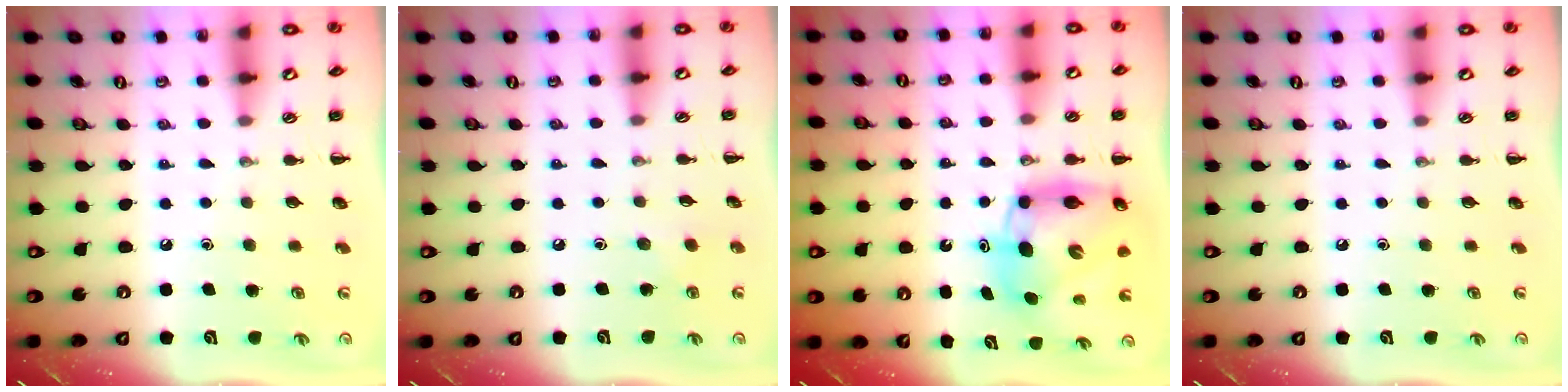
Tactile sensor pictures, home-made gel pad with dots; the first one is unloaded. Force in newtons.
{"total": 4.0, "press": 3.9, "slide": 1.0}
{"total": 8.3, "press": 7.9, "slide": 2.5}
{"total": 0.0}